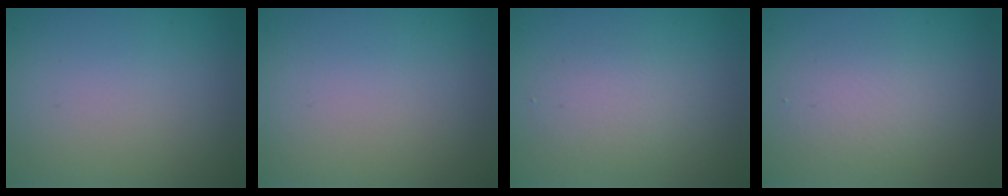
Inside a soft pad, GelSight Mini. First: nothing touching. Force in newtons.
{"total": 0.0}
{"total": 2.4, "press": 2.4, "slide": 0.1}
{"total": 2.3, "press": 2.3, "slide": 0.0}